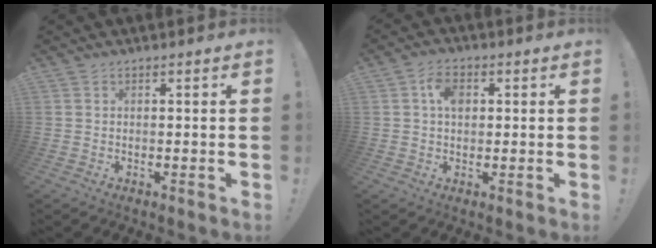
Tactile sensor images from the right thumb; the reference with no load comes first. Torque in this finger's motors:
{"motor_torque": [0.44, 0.86, 0.35, -0.31, 0.16]}